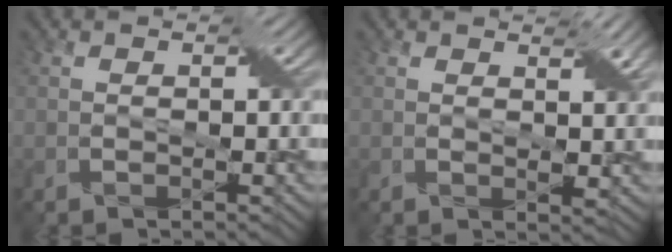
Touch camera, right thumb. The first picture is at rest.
{"total": 2.6, "force": [1.4, 0.9, 1.9], "torque": [-0.036, -0.003, 0.025]}